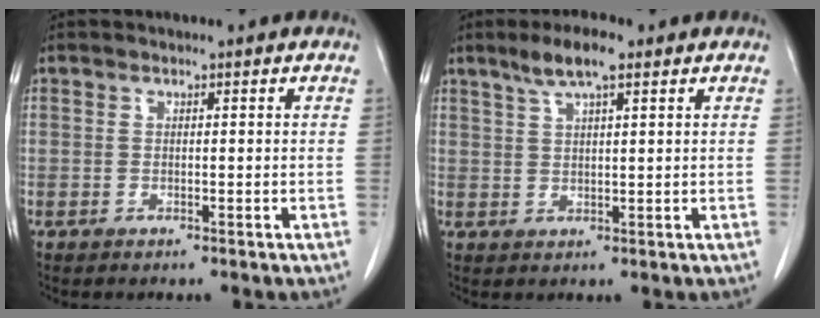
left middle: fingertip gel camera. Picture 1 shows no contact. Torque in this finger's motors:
{"motor_torque": [0.76, -0.63, 0.06, 0.04]}